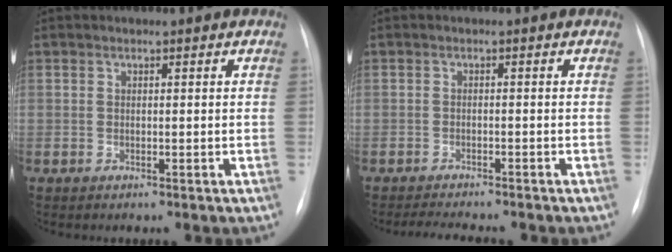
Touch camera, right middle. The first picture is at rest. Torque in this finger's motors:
{"motor_torque": [0.07, -0.07, 0.00, 0.00]}